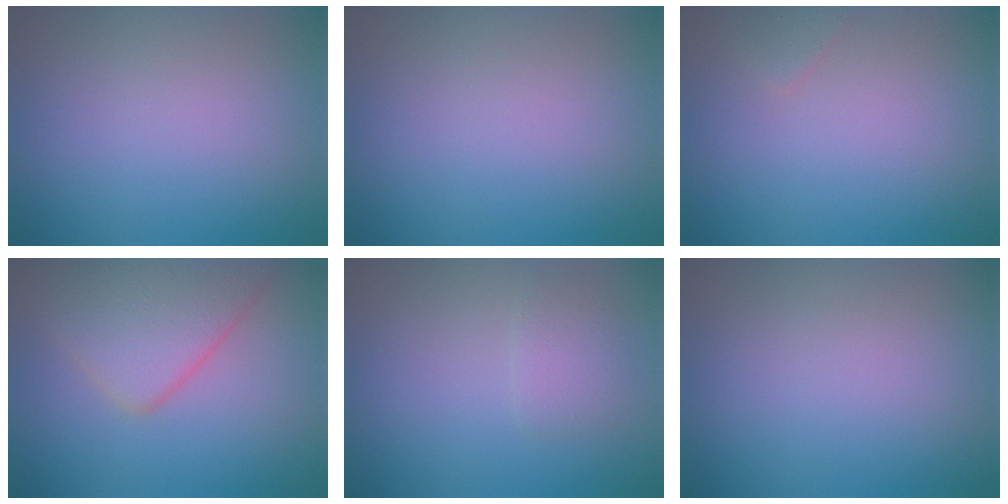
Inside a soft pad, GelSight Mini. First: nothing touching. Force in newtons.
{"total": 0.0}
{"total": 0.9, "press": 0.9, "slide": 0.1}
{"total": 6.5, "press": 6.5, "slide": 0.1}
{"total": 1.6, "press": 1.6, "slide": 0.0}
{"total": 0.0}